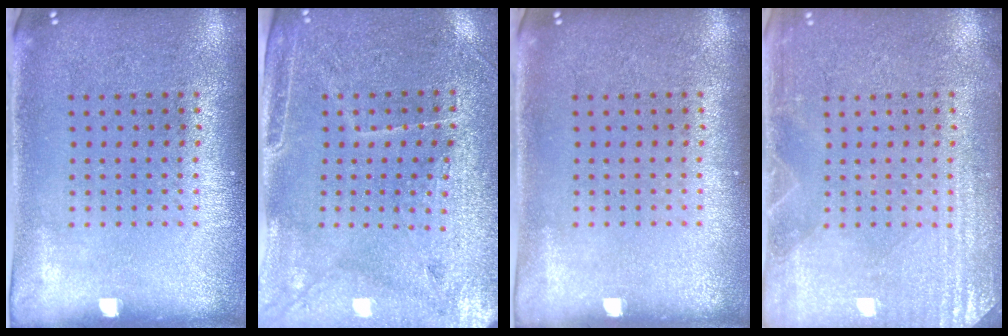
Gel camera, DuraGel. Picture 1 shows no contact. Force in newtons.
{"total": 3.2, "press": 3.0, "slide": 1.3}
{"total": 0.0}
{"total": 3.2, "press": 3.1, "slide": 0.4}